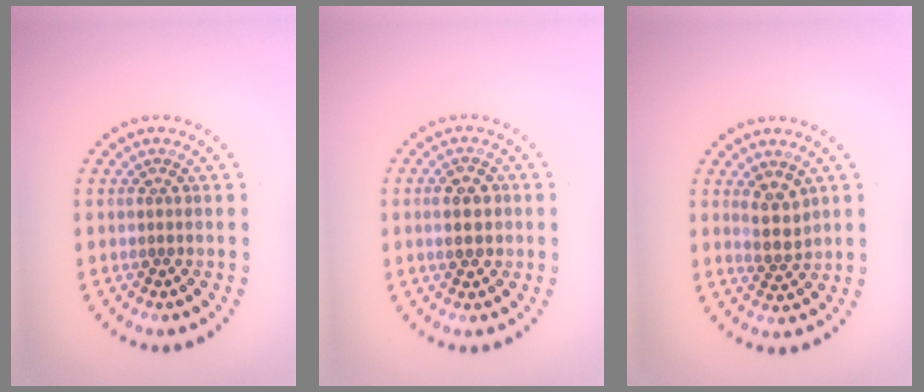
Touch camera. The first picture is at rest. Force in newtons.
{"total": 3.3, "press": 3.3, "slide": 0.2}
{"total": 2.6, "press": 2.3, "slide": 1.3}